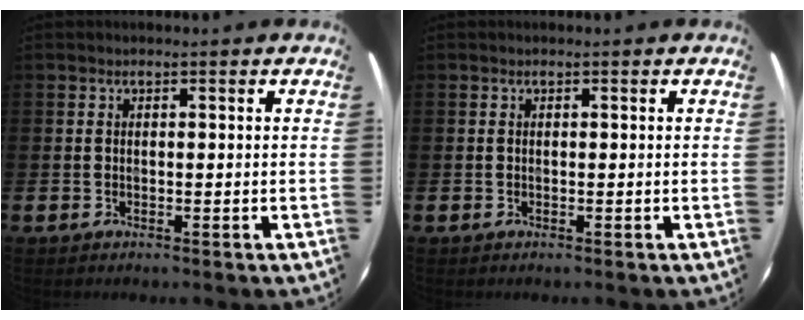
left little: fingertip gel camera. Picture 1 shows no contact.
{"total": 0.0}